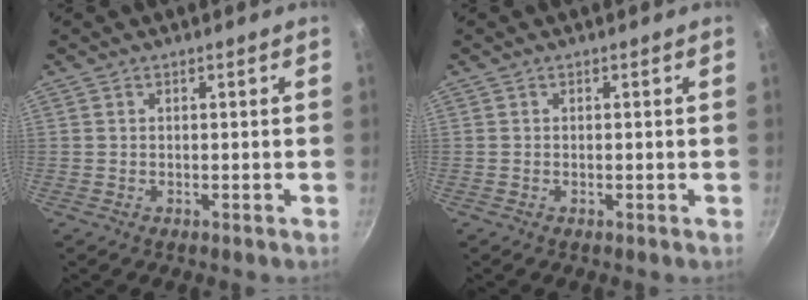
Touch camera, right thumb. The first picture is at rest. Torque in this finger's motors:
{"motor_torque": [-0.01, 0.00, -0.01, 0.00, 0.00]}